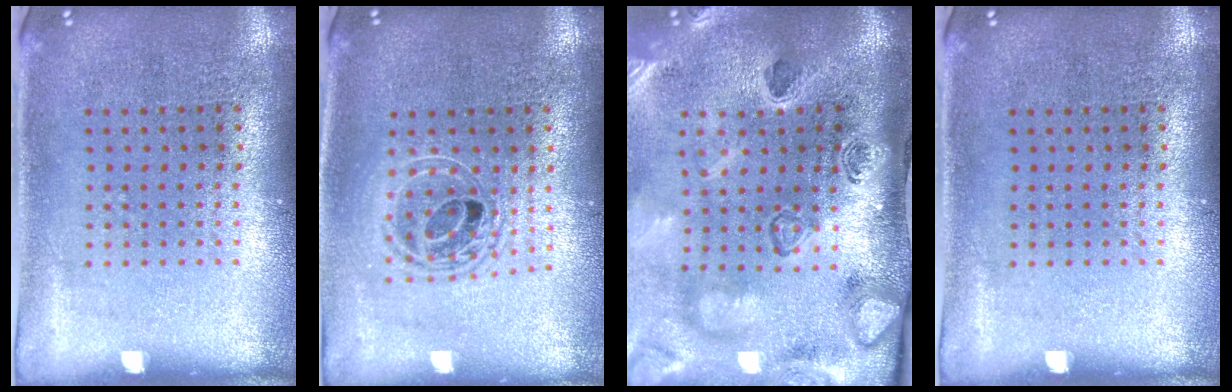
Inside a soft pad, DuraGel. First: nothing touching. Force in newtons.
{"total": 1.6, "press": 1.4, "slide": 0.9}
{"total": 4.5, "press": 3.2, "slide": 3.1}
{"total": 0.0}